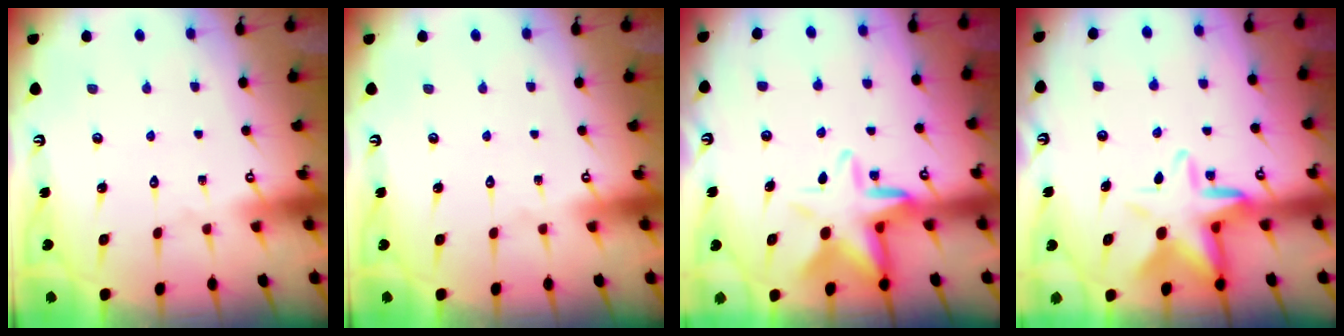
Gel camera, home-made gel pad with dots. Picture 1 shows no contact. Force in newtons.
{"total": 0.0}
{"total": 9.9, "press": 9.6, "slide": 2.4}
{"total": 9.9, "press": 9.6, "slide": 2.4}